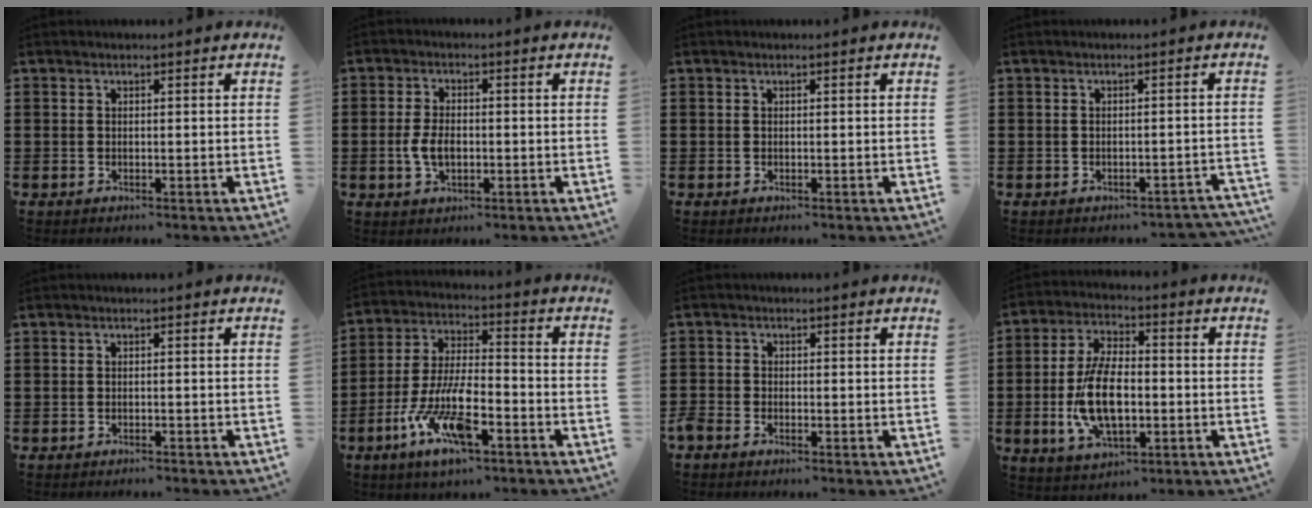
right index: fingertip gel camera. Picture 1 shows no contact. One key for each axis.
{"total": 4.2, "fx": -0.6, "fy": 2.4, "fz": 3.4, "tx": -0.078, "ty": 0.002, "tz": -0.015}
{"total": 0.0}
{"total": 1.2, "fx": -1.1, "fy": 0.4, "fz": 0.4, "tx": -0.013, "ty": 0.001, "tz": -0.023}
{"total": 0.6, "fx": -0.6, "fy": 0.1, "fz": 0.0, "tx": -0.003, "ty": 0.000, "tz": -0.012}
{"total": 11.7, "fx": -6.1, "fy": 3.8, "fz": 9.2, "tx": -0.205, "ty": 0.000, "tz": -0.117}
{"total": 1.3, "fx": -1.3, "fy": 0.3, "fz": 0.2, "tx": -0.014, "ty": -0.002, "tz": -0.028}
{"total": 10.6, "fx": -1.7, "fy": 5.2, "fz": 9.1, "tx": -0.197, "ty": -0.001, "tz": -0.032}